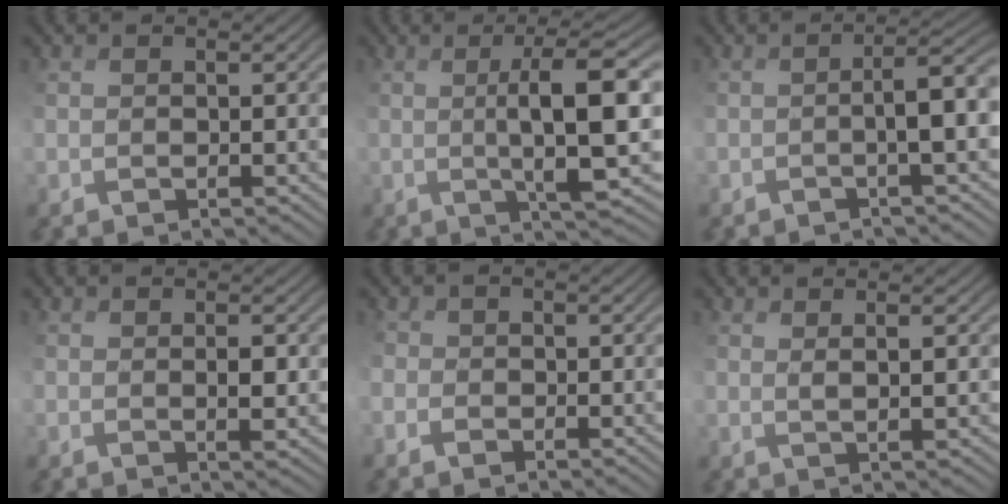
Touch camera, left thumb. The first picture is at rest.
{"total": 7.4, "force": [0.7, 0.5, 7.4], "torque": [-0.115, 0.017, 0.015]}
{"total": 4.5, "force": [-1.0, 0.2, 4.4], "torque": [-0.062, 0.013, -0.023]}
{"total": 2.3, "force": [0.5, 0.9, 2.0], "torque": [-0.040, 0.000, 0.014]}
{"total": 2.4, "force": [-1.0, 2.0, 0.9], "torque": [-0.026, 0.001, -0.021]}
{"total": 2.4, "force": [1.6, -0.5, 1.6], "torque": [-0.027, 0.013, 0.034]}